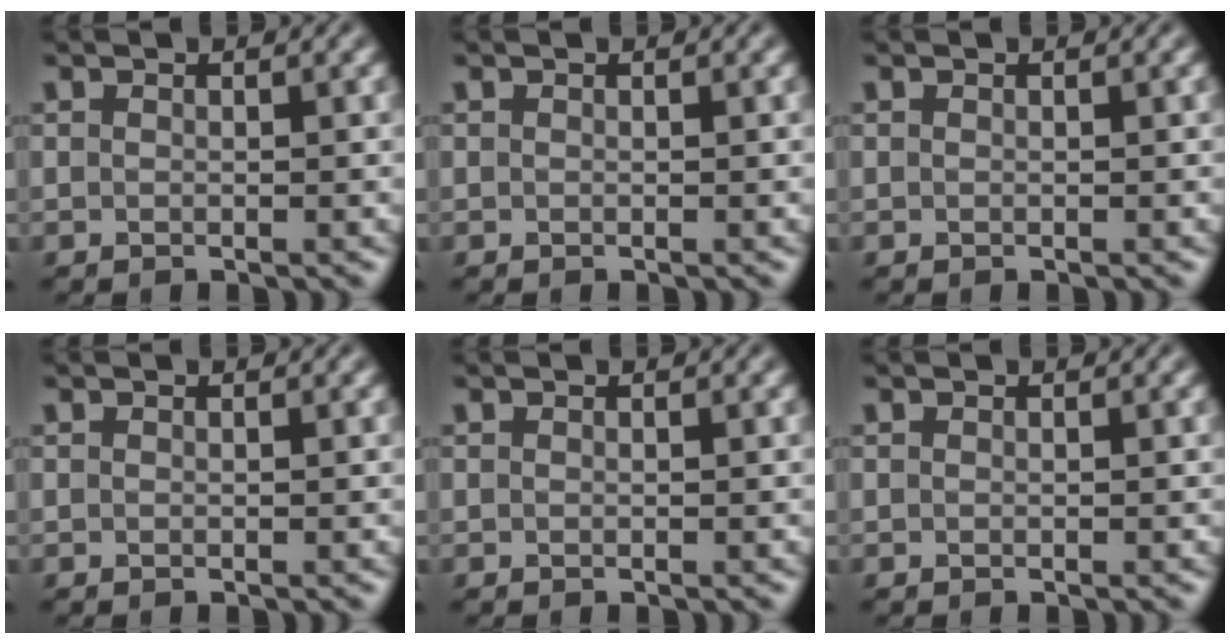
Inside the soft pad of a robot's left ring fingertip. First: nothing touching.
{"total": 0.0}
{"total": 0.0}
{"total": 0.0}
{"total": 0.0}
{"total": 0.0}